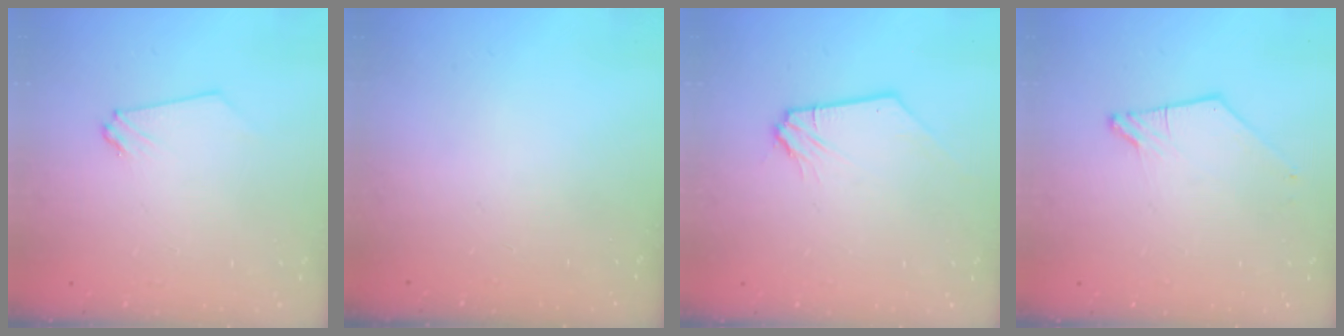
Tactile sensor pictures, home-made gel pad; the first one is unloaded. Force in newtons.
{"total": 0.0}
{"total": 1.4, "press": 1.3, "slide": 0.3}
{"total": 1.0, "press": 1.0, "slide": 0.1}